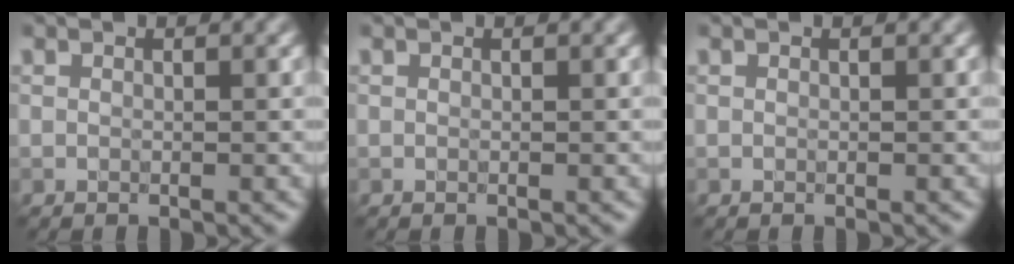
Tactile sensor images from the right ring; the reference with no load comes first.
{"total": 0.0}
{"total": 0.0}